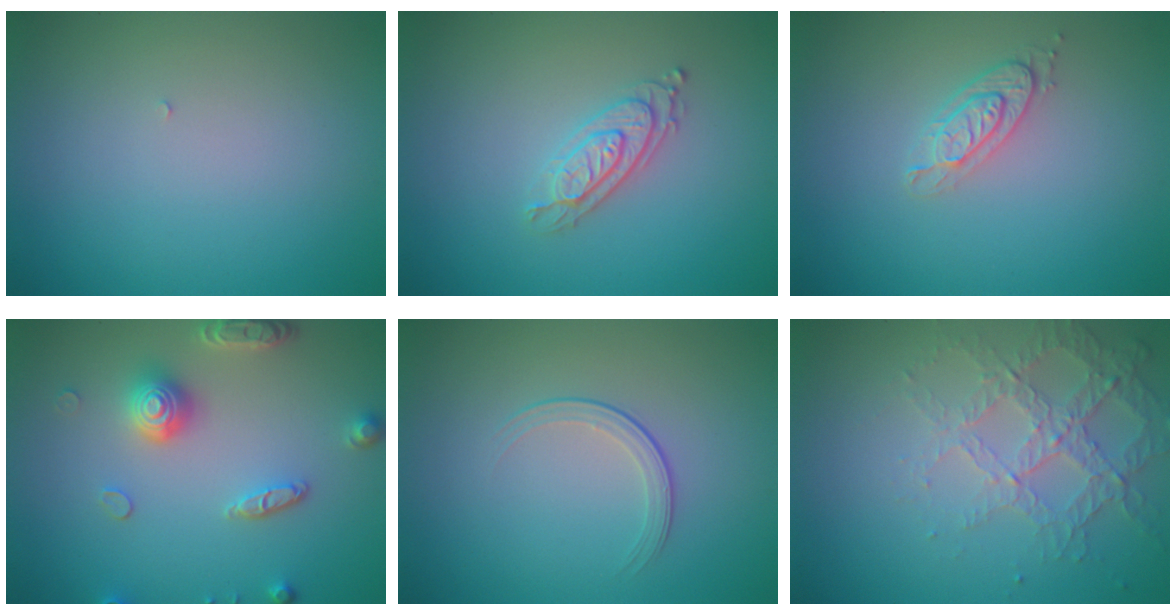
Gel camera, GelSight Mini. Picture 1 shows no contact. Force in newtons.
{"total": 2.6, "press": 2.3, "slide": 1.3}
{"total": 2.1, "press": 1.9, "slide": 0.8}
{"total": 4.1, "press": 3.5, "slide": 2.0}
{"total": 1.7, "press": 0.9, "slide": 1.4}
{"total": 4.3, "press": 3.0, "slide": 3.0}